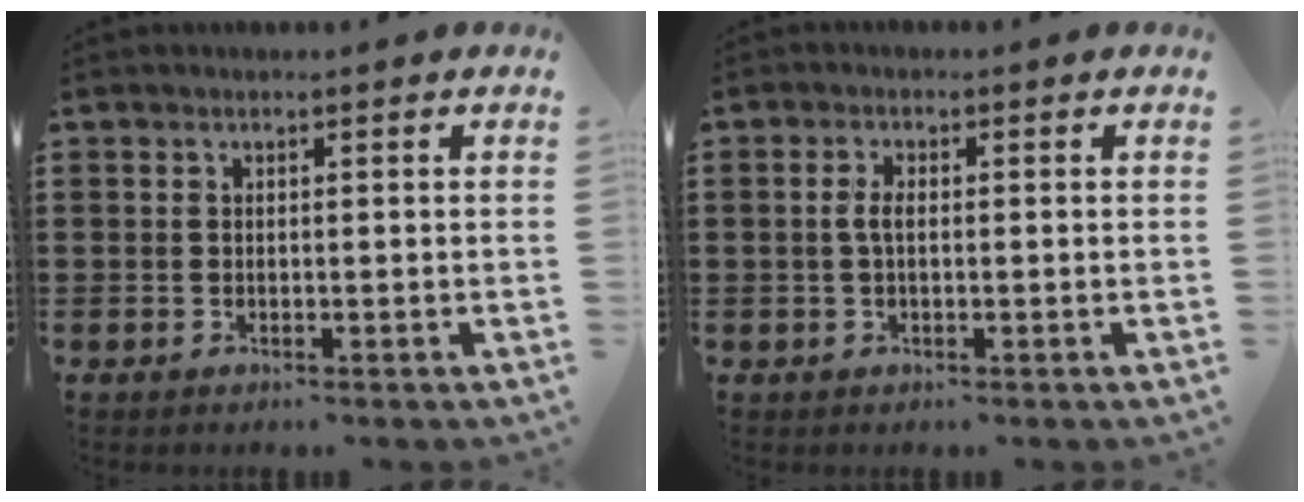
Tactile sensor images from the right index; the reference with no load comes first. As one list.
[{"total": 2.2, "force": [-0.1, 0.9, 2.1], "torque": [-0.047, -0.001, -0.006]}]